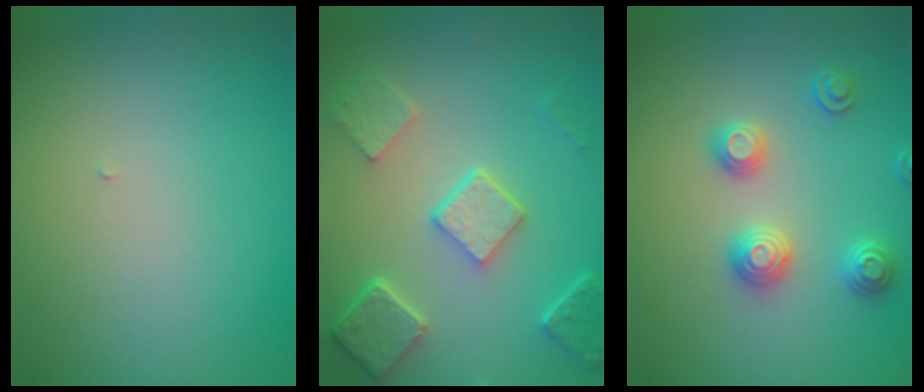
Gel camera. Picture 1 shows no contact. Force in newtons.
{"total": 5.4, "press": 4.2, "slide": 3.4}
{"total": 2.8, "press": 2.7, "slide": 0.8}